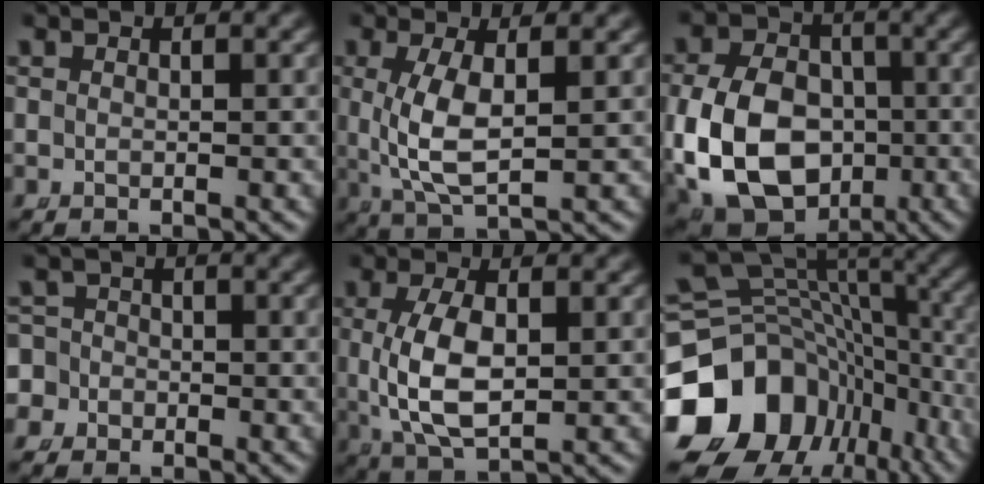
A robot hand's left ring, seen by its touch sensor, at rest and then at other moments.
{"total": 5.2, "force": [0.4, 2.0, 4.8], "torque": [-0.102, -0.012, 0.024]}
{"total": 13.2, "force": [-2.7, 10.8, 7.0], "torque": [-0.161, -0.054, -0.028]}
{"total": 4.7, "force": [-1.4, 4.4, 1.0], "torque": [-0.030, -0.018, -0.029]}
{"total": 5.8, "force": [0.0, 2.9, 5.0], "torque": [-0.116, -0.012, 0.016]}
{"total": 18.4, "force": [-5.7, 14.5, 9.8], "torque": [-0.172, -0.044, -0.080]}